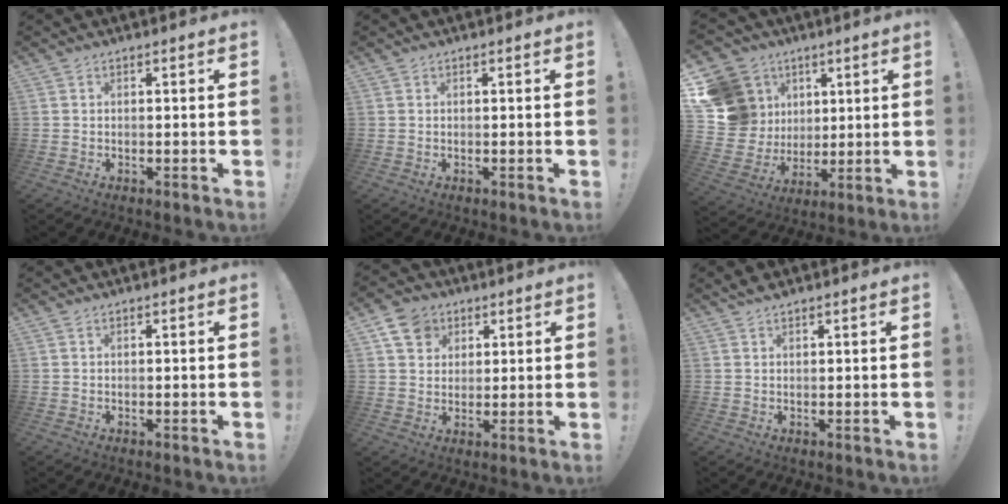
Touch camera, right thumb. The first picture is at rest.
{"total": 0.0}
{"total": 18.0, "force": [5.7, 15.8, 6.5], "torque": [-0.122, -0.025, 0.144]}
{"total": 0.0}
{"total": 9.0, "force": [4.4, 7.2, 3.0], "torque": [-0.043, -0.017, 0.088]}
{"total": 2.0, "force": [1.8, 0.3, 0.8], "torque": [-0.008, -0.009, 0.031]}